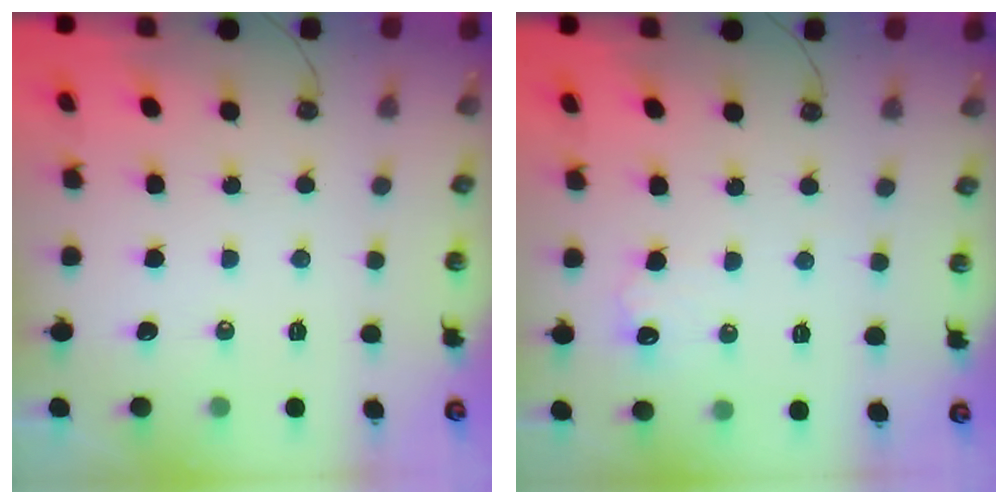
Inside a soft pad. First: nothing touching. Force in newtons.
{"total": 7.1, "press": 7.1, "slide": 0.2}